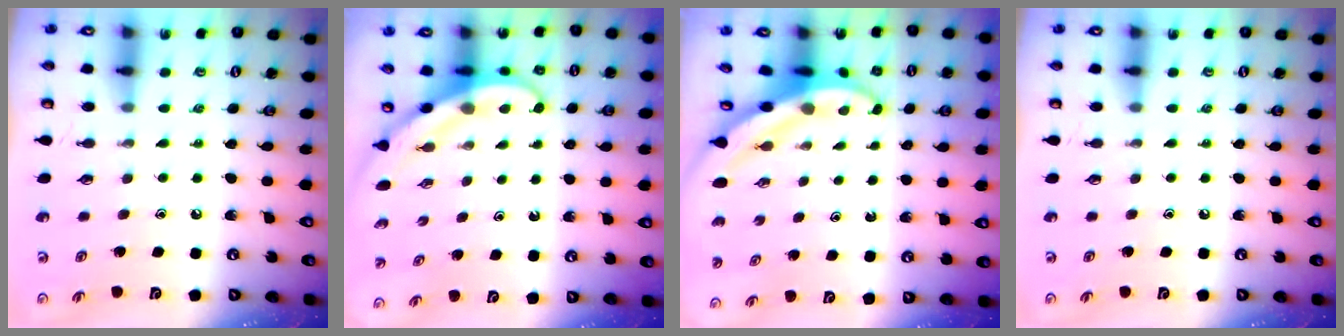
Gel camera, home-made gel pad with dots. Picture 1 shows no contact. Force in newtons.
{"total": 3.9, "press": 3.9, "slide": 0.3}
{"total": 3.9, "press": 3.9, "slide": 0.4}
{"total": 0.0}